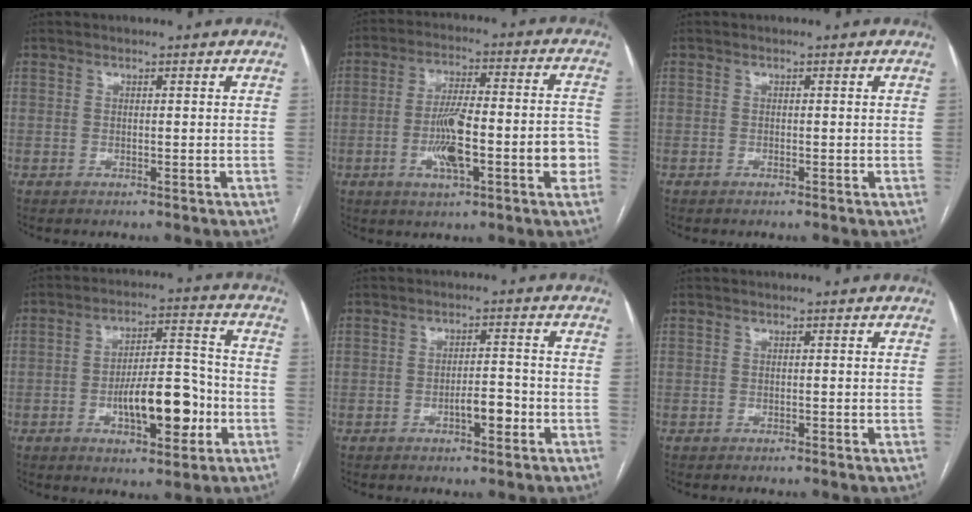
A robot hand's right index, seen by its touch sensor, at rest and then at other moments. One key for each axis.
{"total": 13.4, "fx": -3.5, "fy": 2.9, "fz": 12.6, "tx": -0.203, "ty": 0.027, "tz": -0.049}
{"total": 0.0}
{"total": 11.9, "fx": -3.6, "fy": 4.1, "fz": 10.6, "tx": -0.166, "ty": 0.018, "tz": -0.053}
{"total": 3.8, "fx": -1.7, "fy": 1.1, "fz": 3.2, "tx": -0.046, "ty": 0.005, "tz": -0.028}
{"total": 0.0}